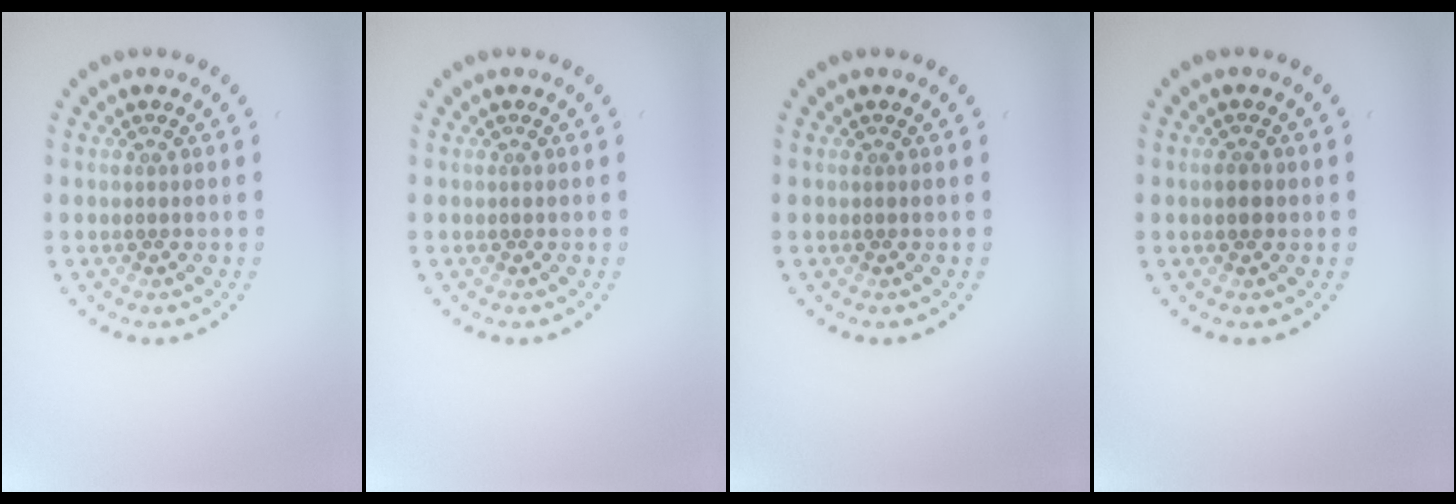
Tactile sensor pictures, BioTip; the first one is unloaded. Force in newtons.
{"total": 0.0}
{"total": 0.0}
{"total": 1.2, "press": 1.2, "slide": 0.0}